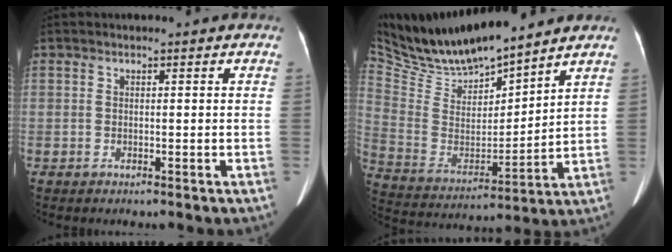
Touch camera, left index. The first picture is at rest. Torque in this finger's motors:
{"motor_torque": [0.21, -1.68, 0.08, 0.00]}